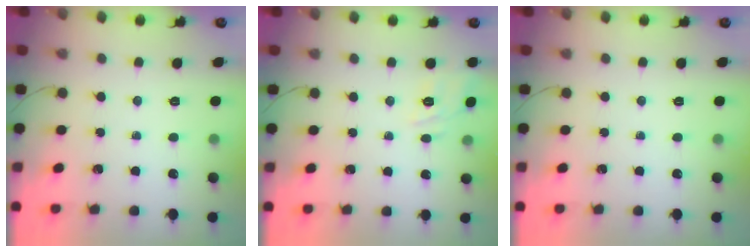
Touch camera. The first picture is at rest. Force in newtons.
{"total": 11.4, "press": 11.3, "slide": 1.3}
{"total": 0.0}